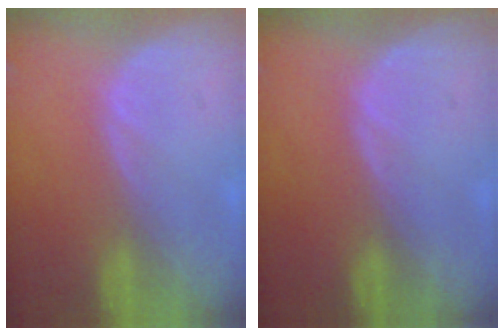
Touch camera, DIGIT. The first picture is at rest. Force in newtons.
{"total": 0.0}